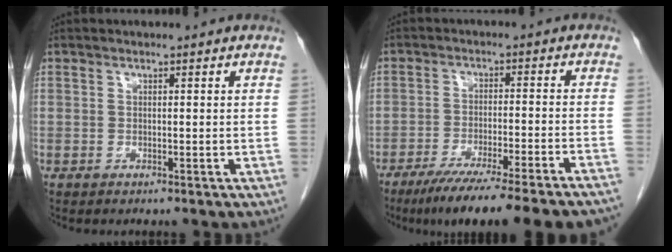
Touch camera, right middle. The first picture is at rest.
{"total": 18.3, "force": [-15.1, 0.2, 10.2], "torque": [-0.109, -0.039, -0.217]}